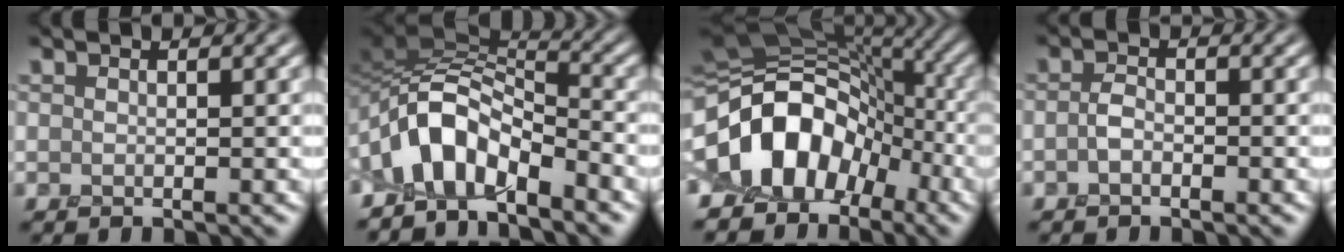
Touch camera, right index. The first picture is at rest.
{"total": 7.9, "force": [-3.2, 3.5, 6.3], "torque": [-0.113, 0.016, -0.070]}
{"total": 11.2, "force": [-4.4, 7.3, 7.3], "torque": [-0.128, 0.016, -0.087]}
{"total": 0.9, "force": [-0.8, 0.2, 0.4], "torque": [-0.013, 0.005, -0.013]}